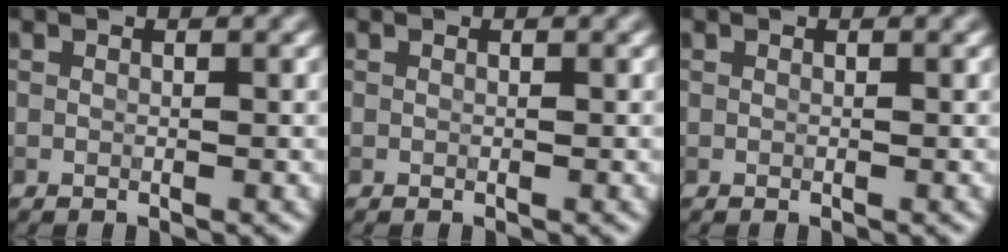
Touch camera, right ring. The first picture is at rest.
{"total": 0.0}
{"total": 0.0}